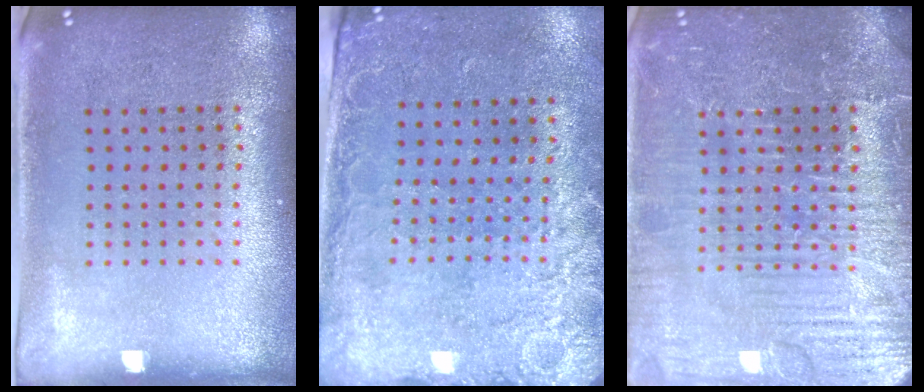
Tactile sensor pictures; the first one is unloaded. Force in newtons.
{"total": 2.5, "press": 2.1, "slide": 1.4}
{"total": 5.2, "press": 5.1, "slide": 0.6}